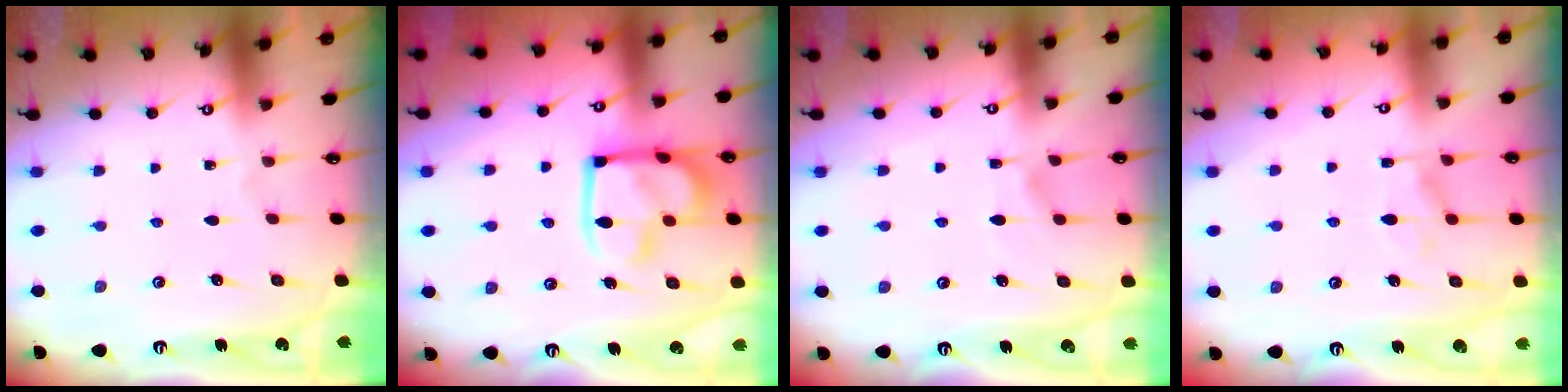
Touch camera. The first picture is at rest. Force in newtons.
{"total": 15.5, "press": 15.3, "slide": 2.0}
{"total": 4.4, "press": 4.3, "slide": 0.5}
{"total": 1.5, "press": 0.2, "slide": 1.5}